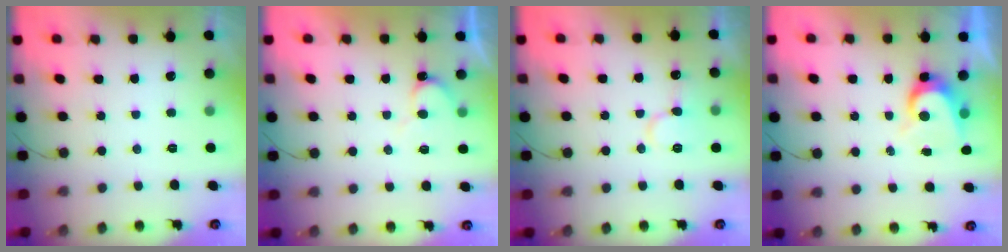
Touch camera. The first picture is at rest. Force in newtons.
{"total": 7.1, "press": 7.1, "slide": 0.4}
{"total": 9.2, "press": 9.1, "slide": 1.5}
{"total": 6.3, "press": 6.3, "slide": 0.5}